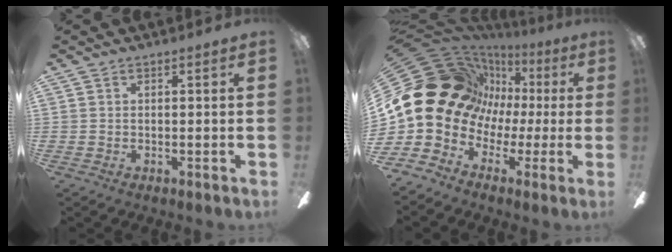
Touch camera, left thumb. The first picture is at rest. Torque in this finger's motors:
{"motor_torque": [0.36, 4.26, 1.02, 1.48, 0.10]}